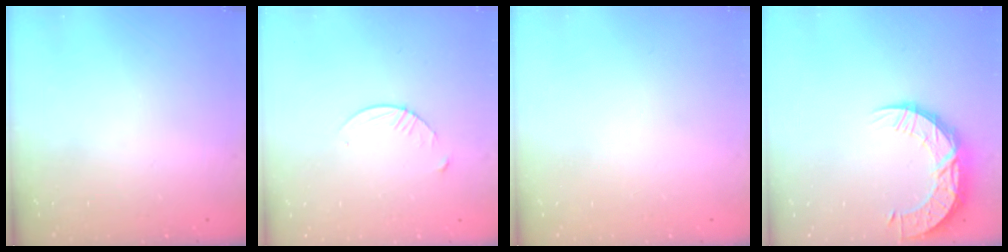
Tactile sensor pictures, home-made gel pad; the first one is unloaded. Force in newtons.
{"total": 3.1, "press": 3.1, "slide": 0.4}
{"total": 0.0}
{"total": 12.8, "press": 12.8, "slide": 0.9}